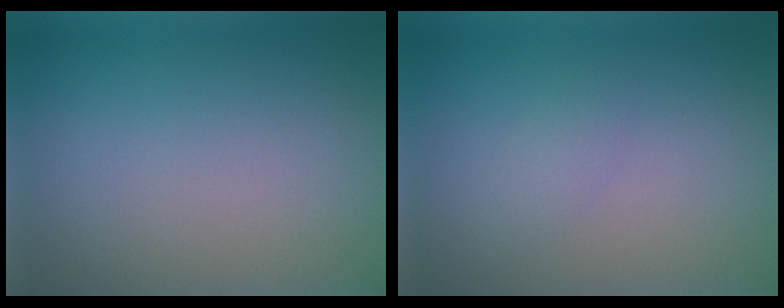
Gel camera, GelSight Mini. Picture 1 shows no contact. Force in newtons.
{"total": 1.1, "press": 1.1, "slide": 0.0}